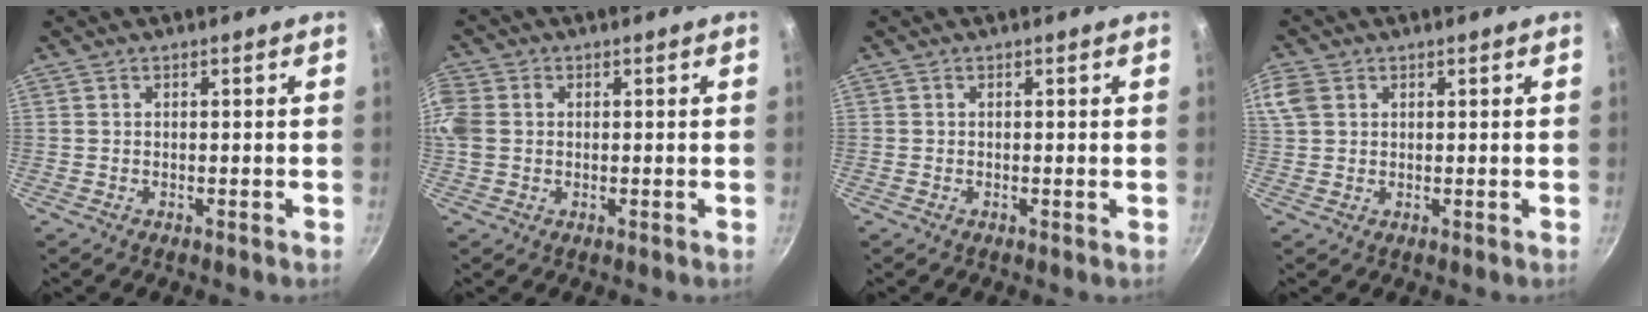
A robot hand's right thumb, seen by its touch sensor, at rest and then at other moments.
{"total": 5.8, "force": [0.4, 4.8, 3.3], "torque": [-0.070, 0.007, 0.001]}
{"total": 0.0}
{"total": 5.6, "force": [2.0, 4.3, 3.1], "torque": [-0.063, 0.008, 0.036]}